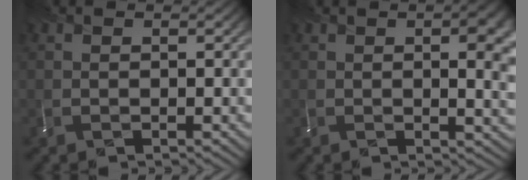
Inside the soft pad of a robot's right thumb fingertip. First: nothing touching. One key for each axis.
{"total": 6.4, "fx": 1.3, "fy": 2.1, "fz": 5.9, "tx": -0.058, "ty": 0.008, "tz": 0.016}